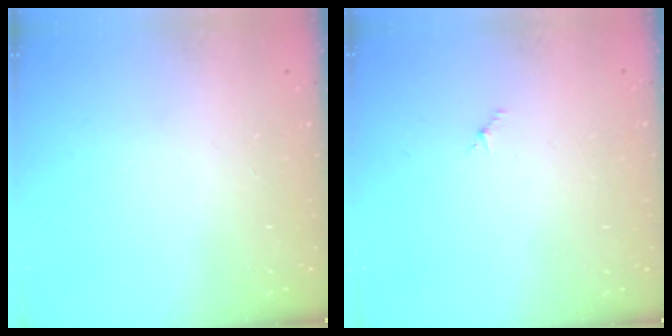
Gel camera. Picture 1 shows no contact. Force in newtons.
{"total": 1.2, "press": 1.1, "slide": 0.6}